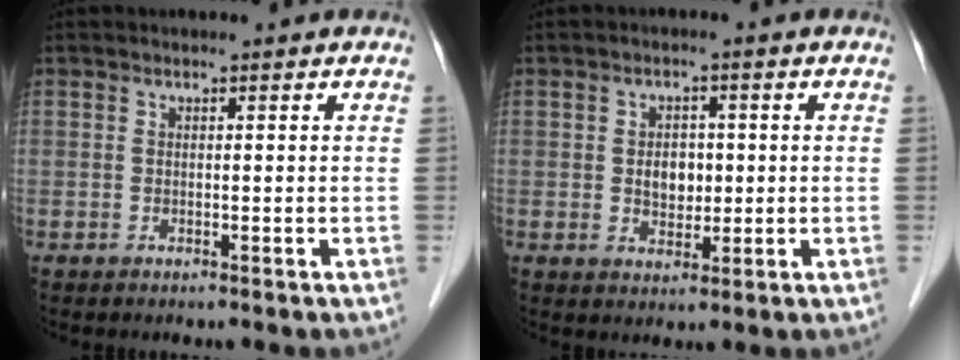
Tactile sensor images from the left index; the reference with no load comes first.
{"total": 3.8, "force": [-0.1, 2.7, 2.7], "torque": [-0.043, 0.005, 0.005]}